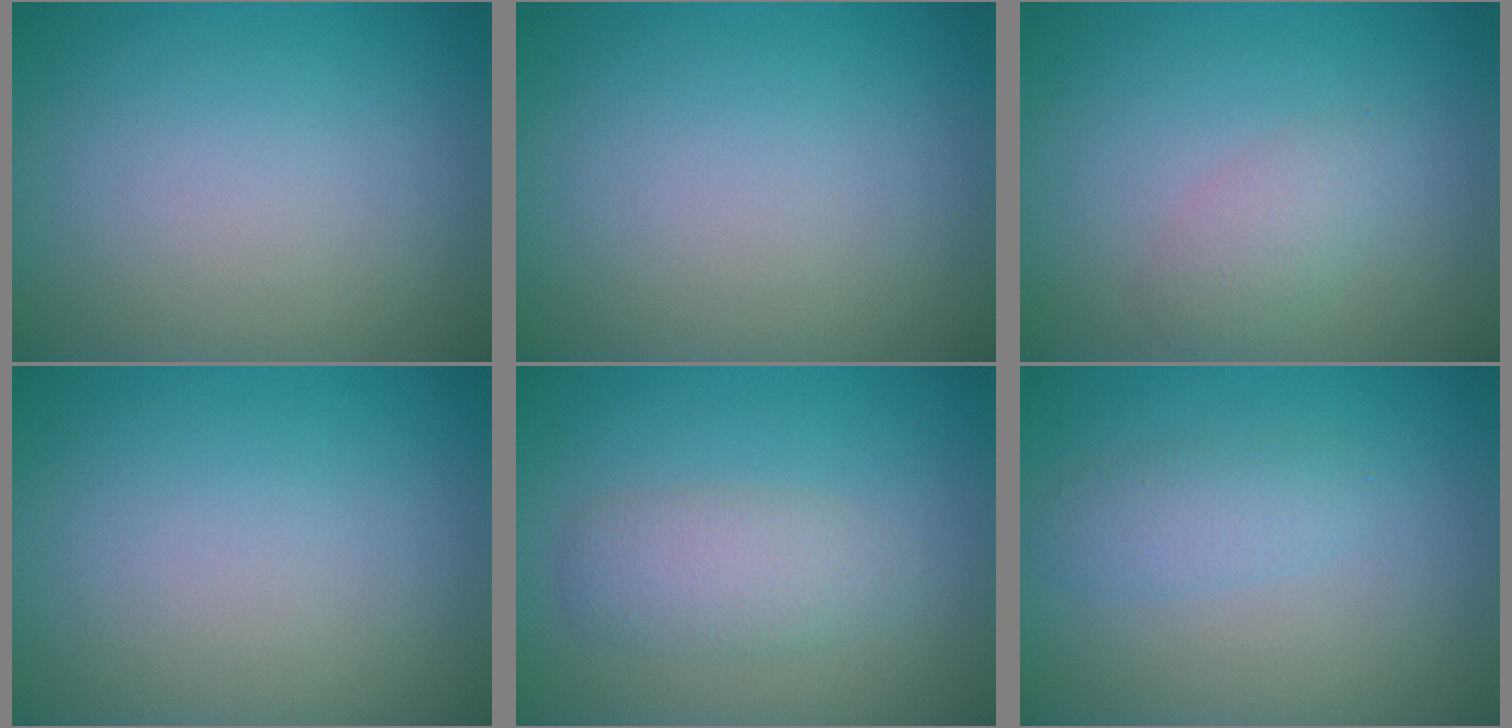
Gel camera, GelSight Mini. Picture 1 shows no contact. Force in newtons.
{"total": 0.0}
{"total": 2.1, "press": 2.1, "slide": 0.1}
{"total": 0.0}
{"total": 3.0, "press": 3.0, "slide": 0.1}
{"total": 2.0, "press": 2.0, "slide": 0.1}